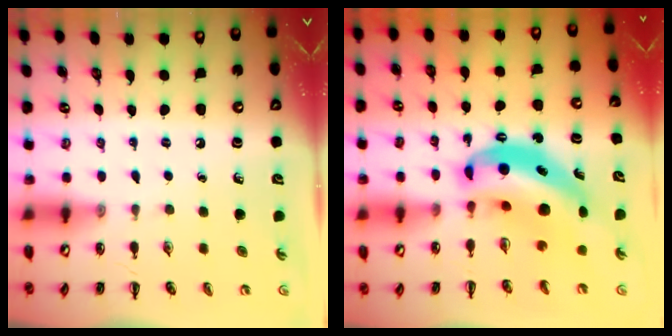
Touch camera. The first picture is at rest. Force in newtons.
{"total": 11.5, "press": 11.2, "slide": 2.4}